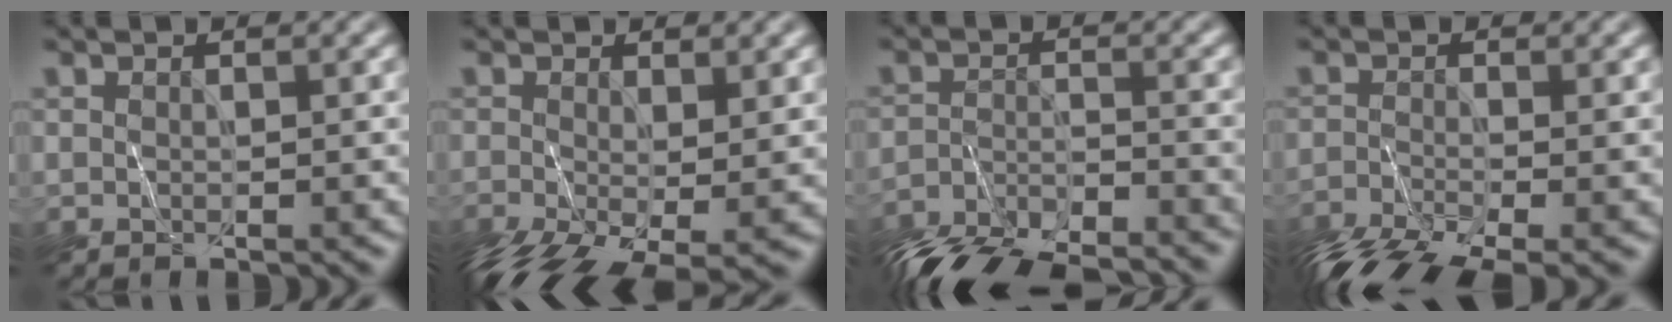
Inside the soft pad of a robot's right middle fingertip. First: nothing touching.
{"total": 7.5, "force": [-3.7, 3.2, 5.7], "torque": [-0.124, -0.034, -0.060]}
{"total": 9.5, "force": [-9.1, 1.6, 2.4], "torque": [-0.045, -0.026, -0.155]}
{"total": 7.3, "force": [-5.6, 2.2, 4.1], "torque": [-0.083, -0.026, -0.109]}